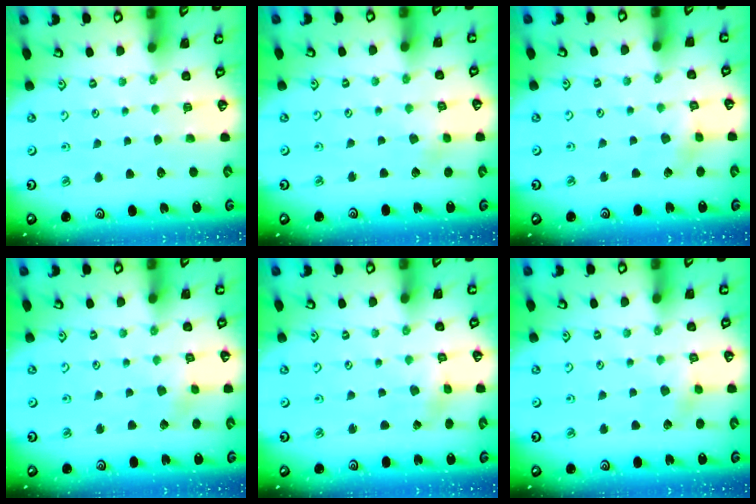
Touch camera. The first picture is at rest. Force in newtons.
{"total": 2.3, "press": 2.3, "slide": 0.4}
{"total": 5.1, "press": 5.0, "slide": 0.2}
{"total": 2.7, "press": 2.7, "slide": 0.3}
{"total": 1.4, "press": 1.4, "slide": 0.4}
{"total": 3.8, "press": 3.7, "slide": 0.7}